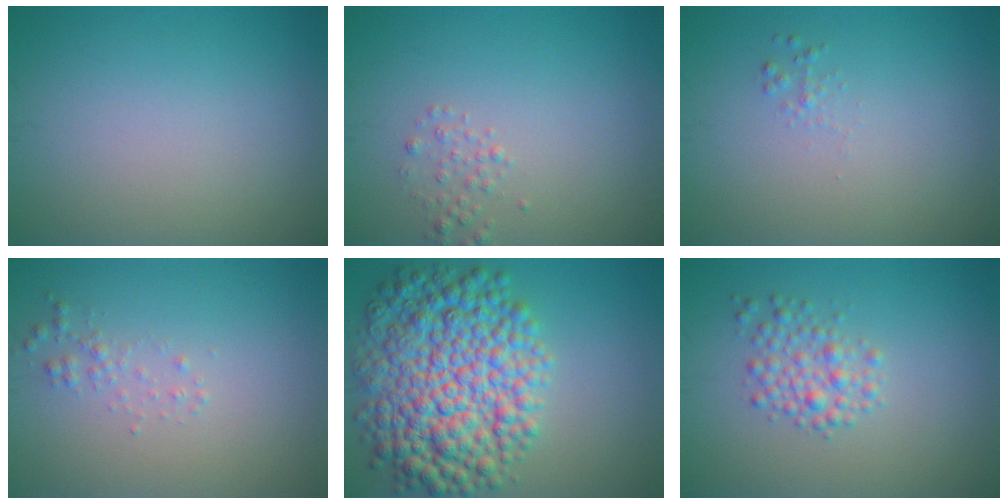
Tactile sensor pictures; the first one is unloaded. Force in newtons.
{"total": 1.2, "press": 1.2, "slide": 0.1}
{"total": 0.6, "press": 0.6, "slide": 0.0}
{"total": 1.1, "press": 1.1, "slide": 0.0}
{"total": 11.2, "press": 11.2, "slide": 0.1}
{"total": 2.6, "press": 2.6, "slide": 0.1}